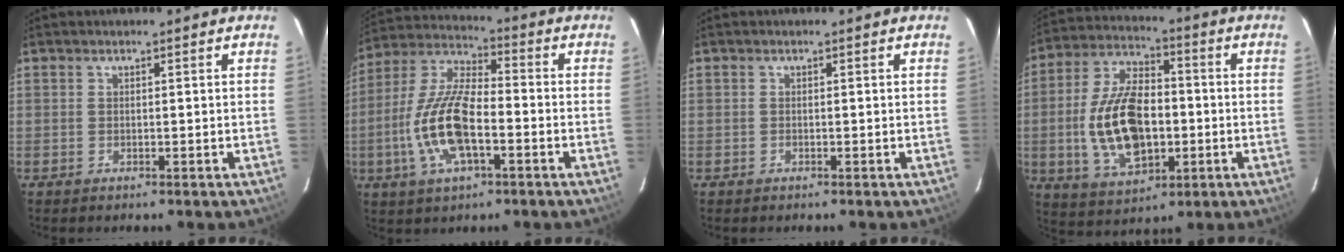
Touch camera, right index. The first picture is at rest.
{"total": 14.8, "force": [-4.2, 5.7, 13.0], "torque": [-0.275, -0.001, -0.085]}
{"total": 0.0}
{"total": 17.3, "force": [-2.4, 9.7, 14.1], "torque": [-0.285, 0.008, -0.031]}